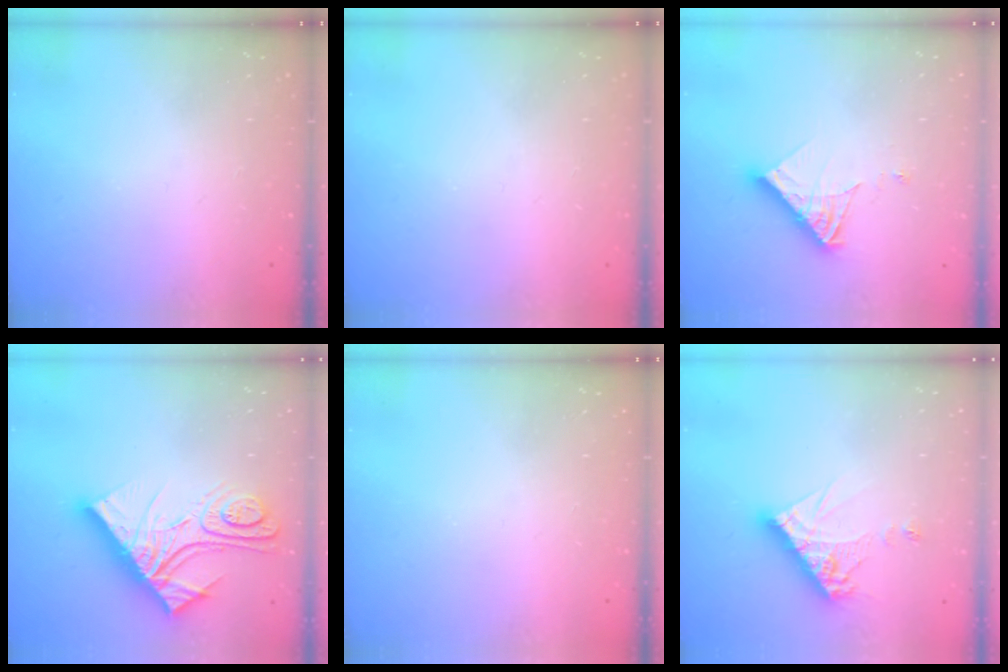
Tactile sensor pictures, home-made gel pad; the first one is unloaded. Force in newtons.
{"total": 0.0}
{"total": 11.7, "press": 11.6, "slide": 1.5}
{"total": 21.6, "press": 21.5, "slide": 2.3}
{"total": 0.0}
{"total": 11.7, "press": 11.6, "slide": 1.1}